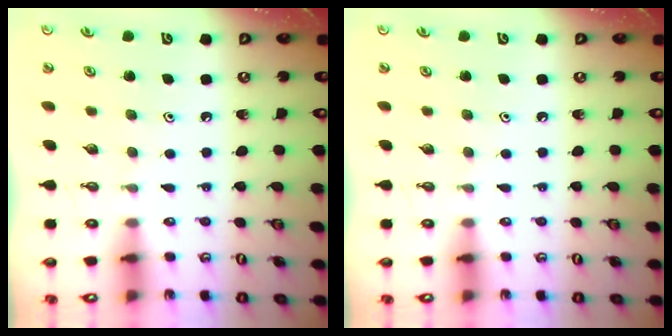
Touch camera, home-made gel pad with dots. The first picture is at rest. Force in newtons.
{"total": 0.0}